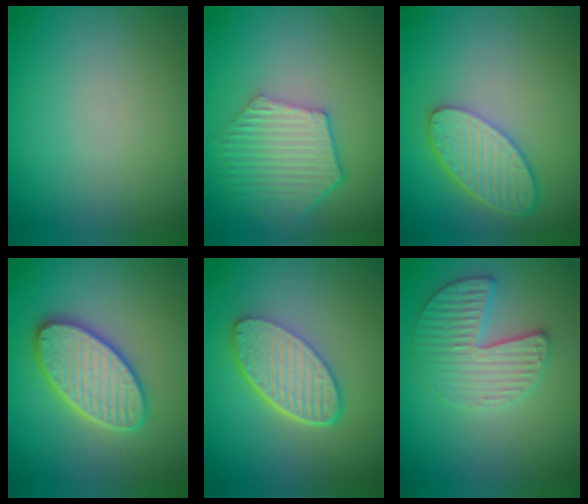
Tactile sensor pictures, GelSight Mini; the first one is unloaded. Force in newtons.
{"total": 5.9, "press": 4.6, "slide": 3.7}
{"total": 5.6, "press": 4.5, "slide": 3.3}
{"total": 5.8, "press": 5.7, "slide": 0.6}
{"total": 6.0, "press": 4.4, "slide": 4.1}
{"total": 3.3, "press": 3.3, "slide": 0.6}